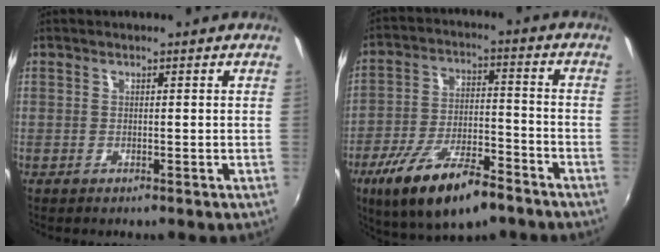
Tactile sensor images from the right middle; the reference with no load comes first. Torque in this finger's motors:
{"motor_torque": [1.33, -0.81, 0.85, 0.21]}